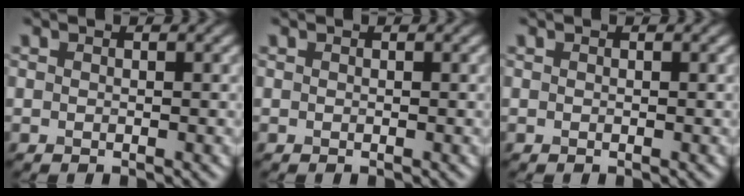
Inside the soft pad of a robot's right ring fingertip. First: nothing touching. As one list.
[{"total": 0.0}, {"total": 0.0}]